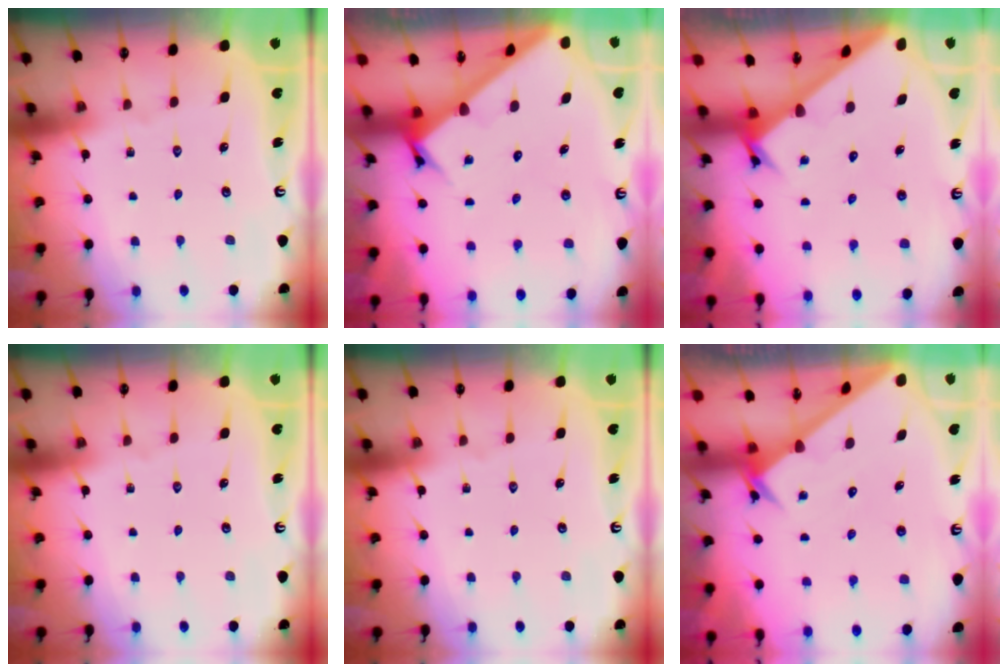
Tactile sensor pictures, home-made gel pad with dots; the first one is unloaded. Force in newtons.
{"total": 2.8, "press": 2.8, "slide": 0.2}
{"total": 2.7, "press": 2.7, "slide": 0.3}
{"total": 0.0}
{"total": 0.0}
{"total": 2.7, "press": 2.7, "slide": 0.2}